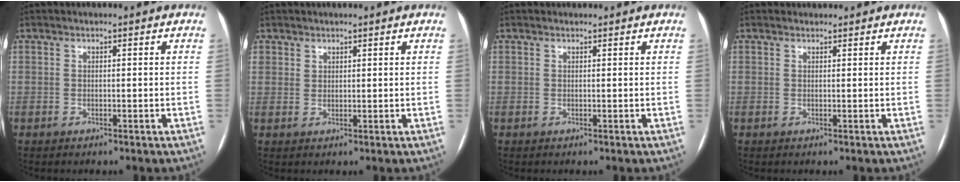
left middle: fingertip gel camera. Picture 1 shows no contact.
{"total": 1.5, "force": [1.1, 1.0, 0.0], "torque": [0.010, 0.000, 0.015]}
{"total": 0.6, "force": [0.6, 0.2, 0.1], "torque": [-0.010, 0.011, 0.010]}
{"total": 1.0, "force": [0.9, 0.4, 0.0], "torque": [-0.007, 0.014, 0.016]}